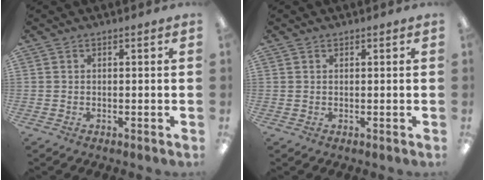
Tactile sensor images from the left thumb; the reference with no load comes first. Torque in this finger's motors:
{"motor_torque": [-0.11, -0.04, -0.22, 0.06, 0.00]}